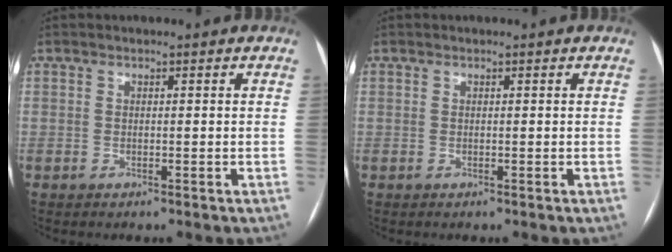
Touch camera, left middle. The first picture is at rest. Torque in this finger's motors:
{"motor_torque": [1.26, -0.88, -0.15, -0.21]}